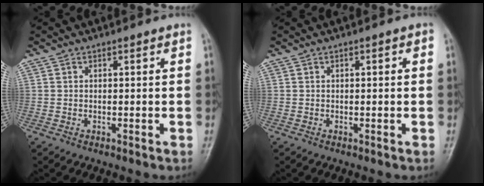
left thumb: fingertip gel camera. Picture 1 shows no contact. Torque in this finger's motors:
{"motor_torque": [-0.16, 0.02, -0.19, 0.09, 0.04]}